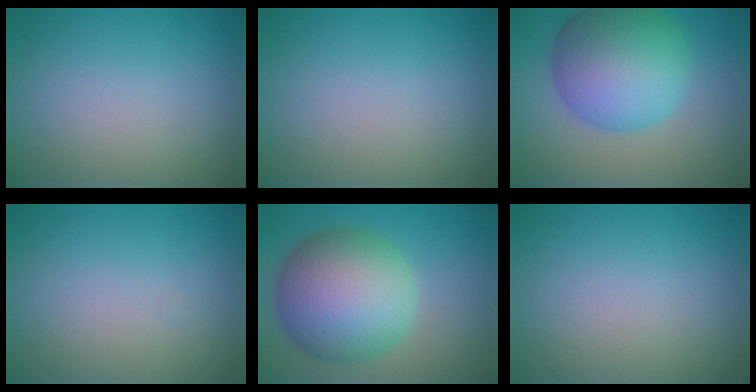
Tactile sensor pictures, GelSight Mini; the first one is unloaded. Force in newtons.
{"total": 0.0}
{"total": 10.5, "press": 10.5, "slide": 0.2}
{"total": 0.0}
{"total": 11.2, "press": 11.2, "slide": 0.3}
{"total": 0.0}